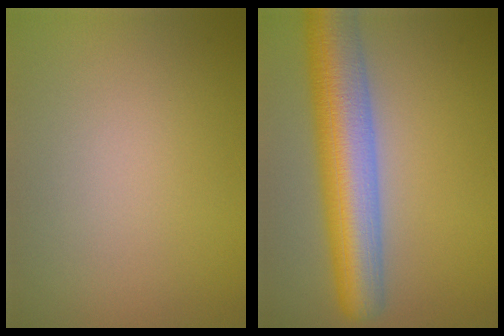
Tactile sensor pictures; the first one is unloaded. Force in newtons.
{"total": 9.0, "press": 9.0, "slide": 0.3}